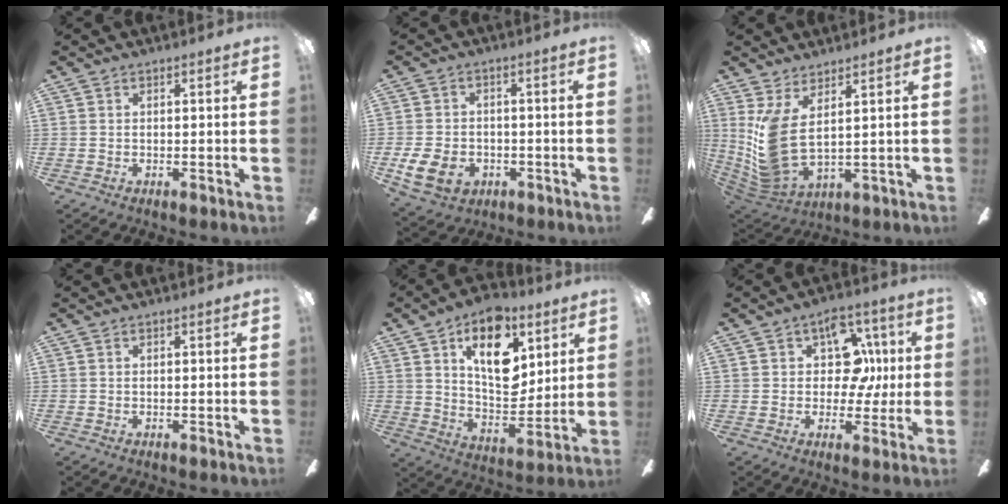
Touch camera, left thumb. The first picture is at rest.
{"total": 9.5, "force": [-3.1, 7.1, 5.6], "torque": [-0.128, 0.012, -0.056]}
{"total": 10.8, "force": [3.6, 4.7, 9.0], "torque": [-0.209, -0.035, 0.073]}
{"total": 0.0}
{"total": 18.6, "force": [9.1, 10.7, 12.2], "torque": [-0.178, -0.028, 0.157]}
{"total": 13.3, "force": [3.6, 9.6, 8.4], "torque": [-0.119, 0.002, 0.068]}